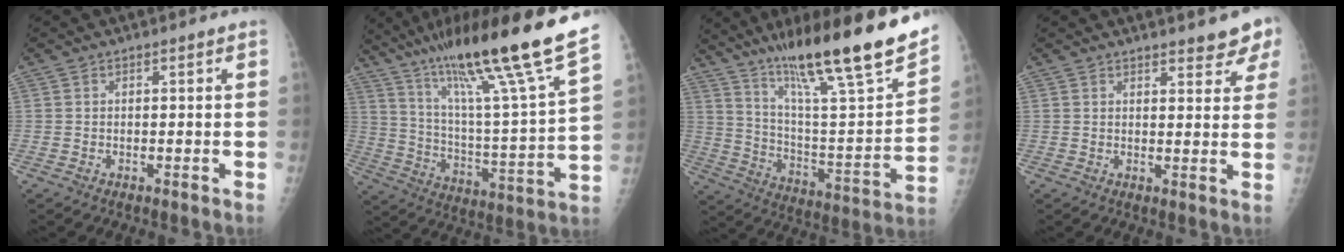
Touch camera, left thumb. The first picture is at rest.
{"total": 27.0, "force": [18.9, 1.0, 19.2], "torque": [-0.302, -0.076, 0.313]}
{"total": 26.9, "force": [19.1, 2.8, 18.7], "torque": [-0.276, -0.072, 0.313]}
{"total": 5.9, "force": [4.9, 1.8, 2.7], "torque": [-0.005, -0.024, 0.049]}